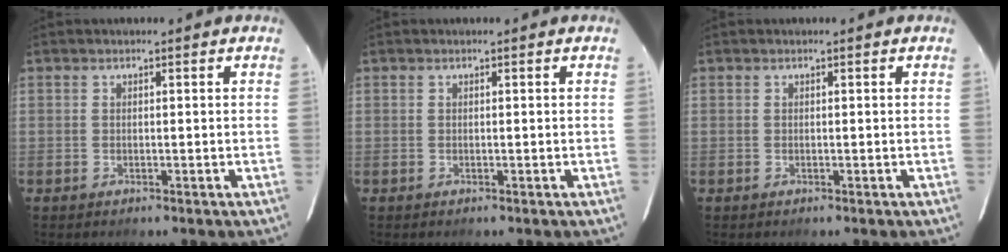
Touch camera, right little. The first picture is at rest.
{"total": 0.0}
{"total": 0.0}